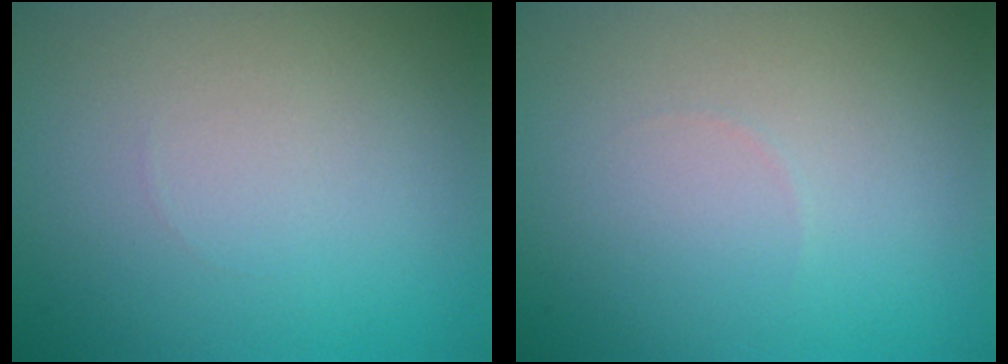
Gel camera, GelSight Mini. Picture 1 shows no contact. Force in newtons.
{"total": 0.0}